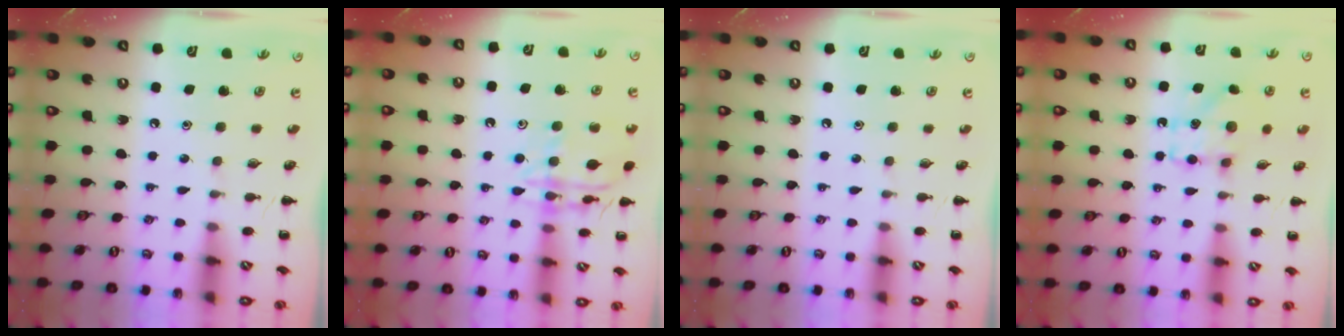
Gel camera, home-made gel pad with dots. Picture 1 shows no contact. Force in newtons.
{"total": 14.8, "press": 14.8, "slide": 0.8}
{"total": 0.0}
{"total": 8.0, "press": 7.9, "slide": 1.1}